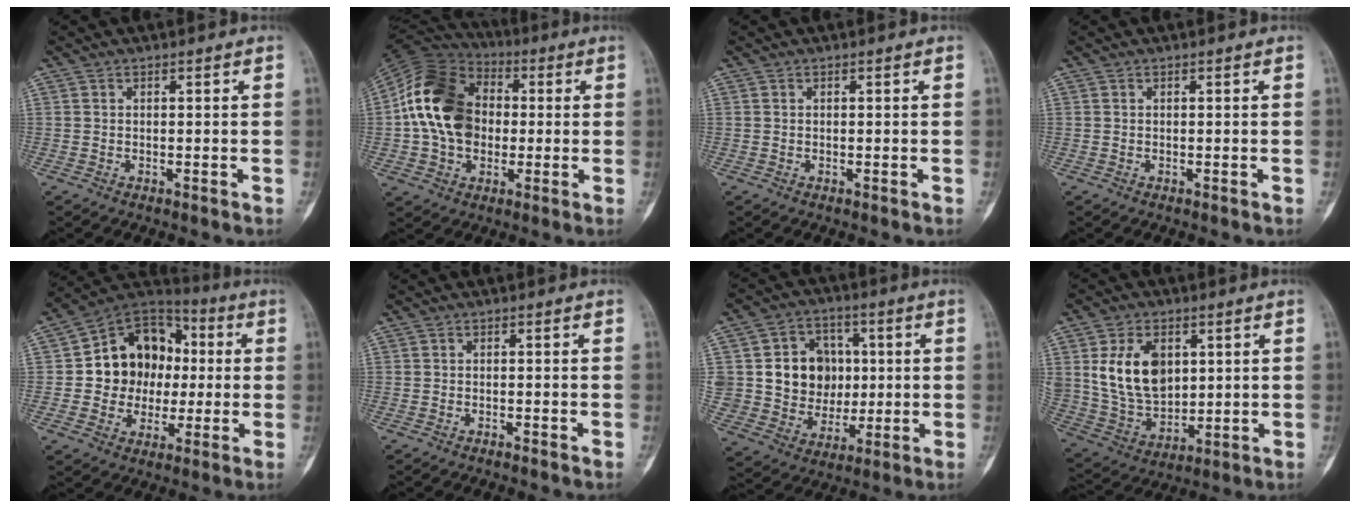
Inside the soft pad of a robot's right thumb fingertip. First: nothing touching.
{"total": 18.3, "force": [0.5, 13.6, 12.1], "torque": [-0.200, 0.025, 0.000]}
{"total": 0.0}
{"total": 0.0}
{"total": 15.9, "force": [0.4, 13.5, 8.4], "torque": [-0.074, 0.029, 0.007]}
{"total": 0.7, "force": [-0.6, 0.0, 0.3], "torque": [-0.009, 0.004, -0.008]}
{"total": 15.2, "force": [2.0, 13.2, 7.1], "torque": [-0.063, 0.010, 0.052]}
{"total": 14.5, "force": [3.9, 9.8, 10.0], "torque": [-0.157, -0.017, 0.089]}